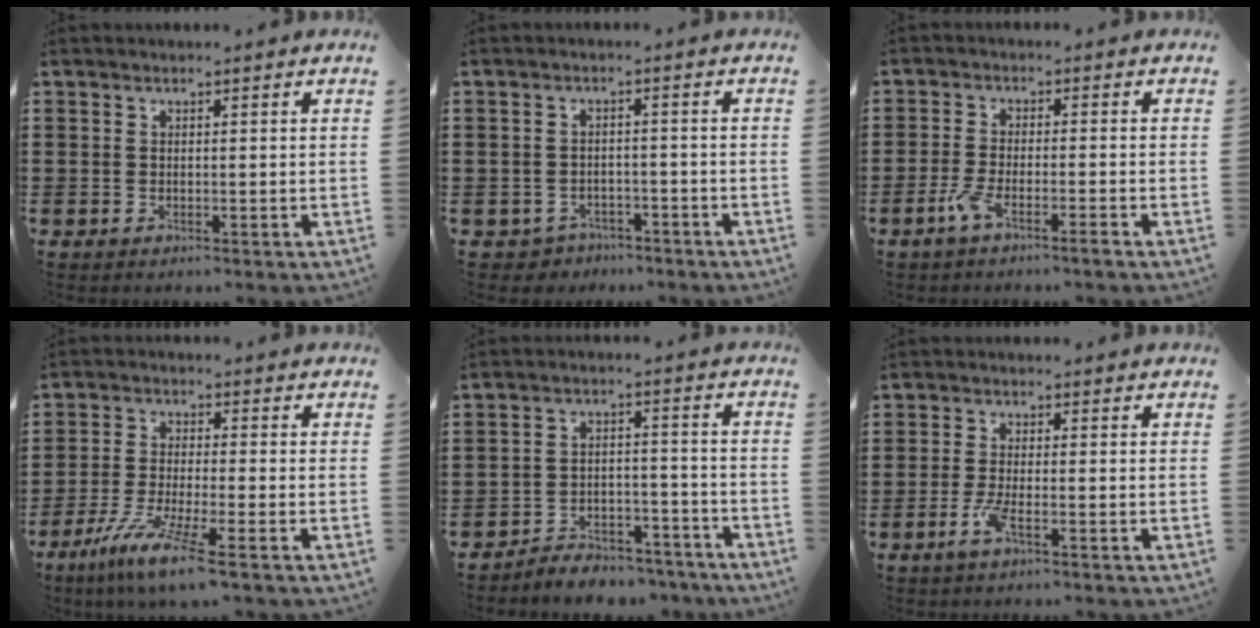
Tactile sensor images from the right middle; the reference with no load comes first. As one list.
[{"total": 2.4, "force": [-2.2, 0.9, -0.3], "torque": [-0.006, -0.002, -0.050]}, {"total": 3.8, "force": [-2.4, 0.3, 2.9], "torque": [-0.076, -0.010, -0.051]}, {"total": 7.4, "force": [-5.1, 0.3, 5.4], "torque": [-0.113, -0.015, -0.096]}, {"total": 4.9, "force": [-4.9, 0.7, 0.1], "torque": [-0.004, 0.013, -0.101]}, {"total": 3.4, "force": [-1.6, 0.5, 2.9], "torque": [-0.072, -0.008, -0.034]}]